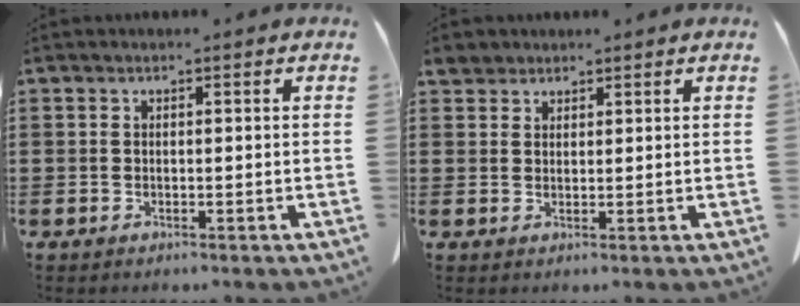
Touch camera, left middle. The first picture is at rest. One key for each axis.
{"total": 2.2, "fx": 2.0, "fy": 1.0, "fz": 0.2, "tx": -0.012, "ty": 0.005, "tz": 0.040}